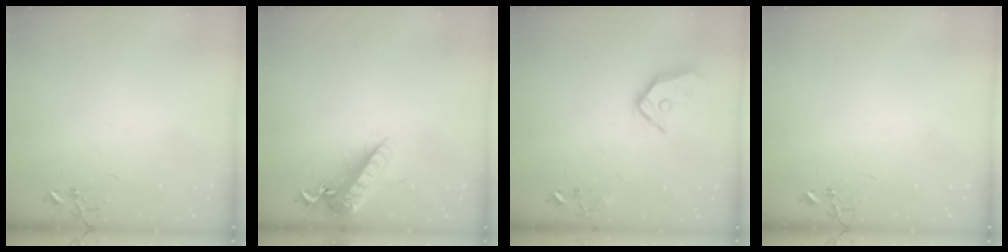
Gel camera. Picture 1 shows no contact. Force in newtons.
{"total": 14.6, "press": 14.4, "slide": 2.8}
{"total": 12.2, "press": 12.2, "slide": 1.1}
{"total": 0.0}